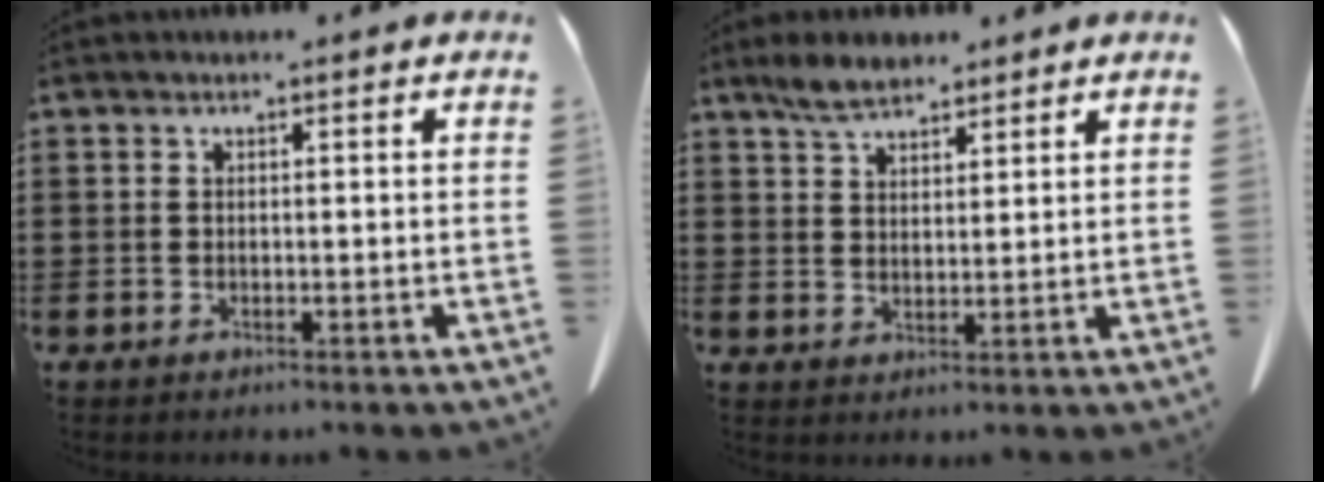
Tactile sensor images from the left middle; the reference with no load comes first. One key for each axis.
{"total": 4.4, "fx": 3.6, "fy": 1.5, "fz": 2.1, "tx": -0.050, "ty": -0.001, "tz": 0.068}